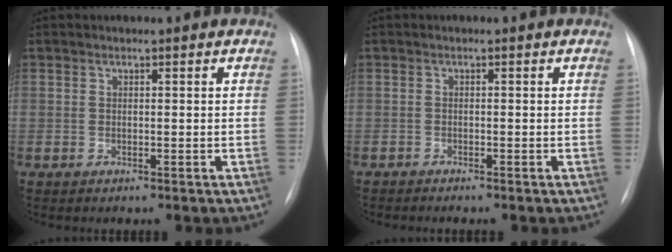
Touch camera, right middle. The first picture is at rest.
{"total": 1.1, "force": [-1.1, 0.1, 0.4], "torque": [-0.004, -0.001, -0.016]}